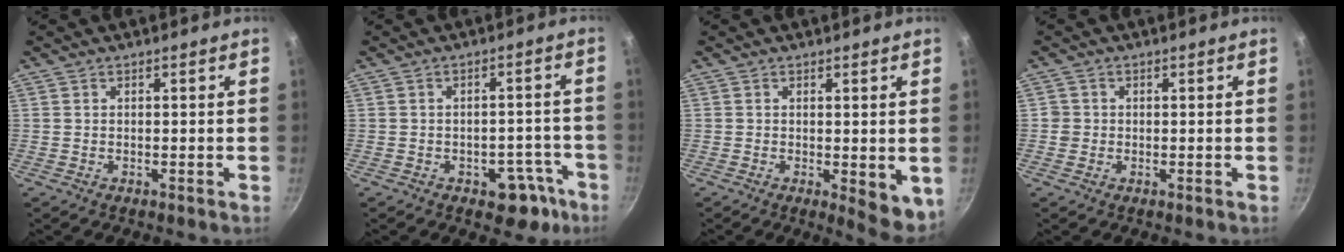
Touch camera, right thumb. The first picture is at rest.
{"total": 7.3, "force": [-4.1, 4.4, 4.1], "torque": [-0.022, 0.040, -0.047]}
{"total": 5.9, "force": [-1.0, 2.0, 5.4], "torque": [-0.064, -0.016, -0.008]}
{"total": 1.7, "force": [-0.2, 1.7, 0.2], "torque": [0.007, 0.007, -0.005]}